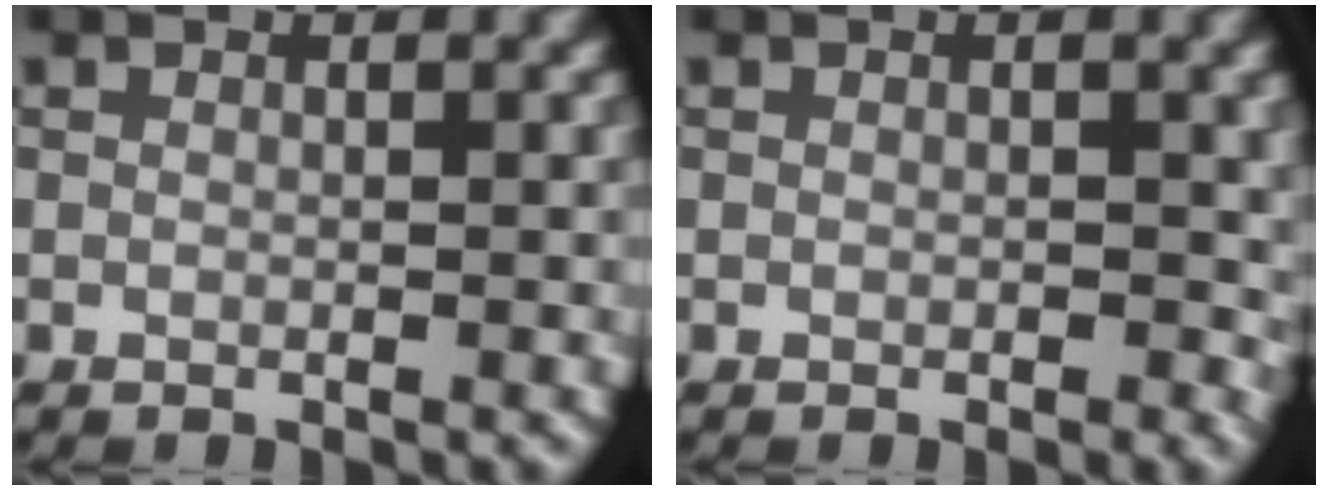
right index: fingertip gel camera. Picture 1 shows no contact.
{"total": 1.6, "force": [-0.1, 0.9, 1.3], "torque": [-0.016, -0.003, -0.002]}